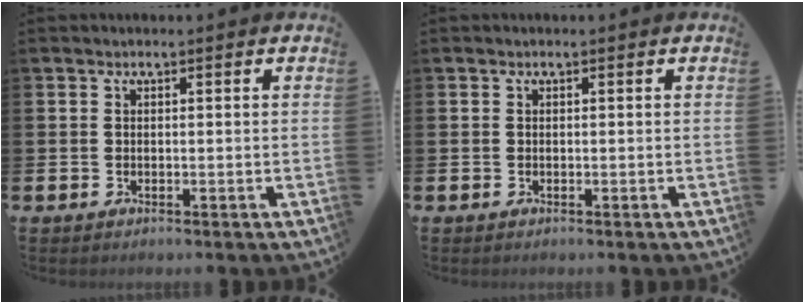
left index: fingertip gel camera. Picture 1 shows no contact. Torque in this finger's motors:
{"motor_torque": [0.10, 0.03, 0.00, 0.00]}